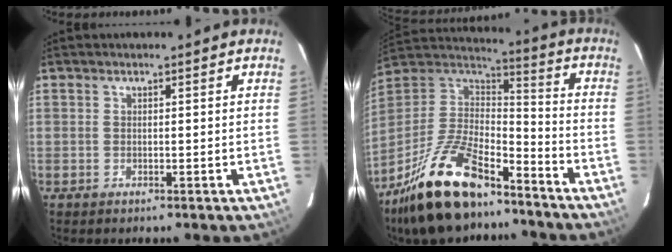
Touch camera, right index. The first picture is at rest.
{"total": 23.5, "force": [-16.8, 9.0, 13.8], "torque": [-0.290, -0.014, -0.288]}